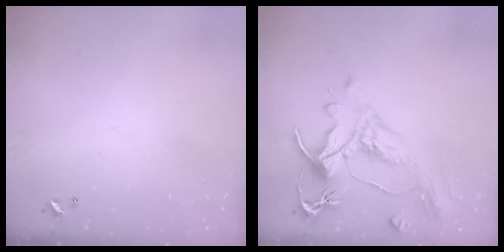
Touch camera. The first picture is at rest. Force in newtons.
{"total": 1.5, "press": 0.3, "slide": 1.5}